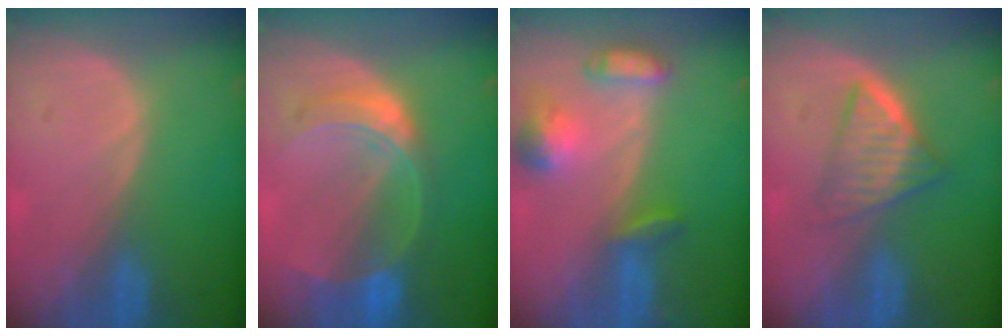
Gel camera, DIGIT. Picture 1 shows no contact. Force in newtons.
{"total": 7.6, "press": 6.6, "slide": 3.7}
{"total": 6.4, "press": 6.4, "slide": 0.5}
{"total": 6.4, "press": 5.4, "slide": 3.4}